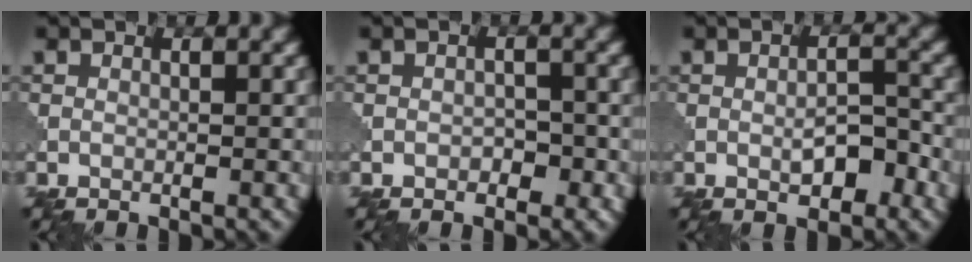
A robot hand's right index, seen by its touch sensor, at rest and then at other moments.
{"total": 1.4, "force": [-0.5, 1.1, 0.8], "torque": [-0.010, -0.003, -0.009]}
{"total": 3.1, "force": [-1.0, 1.3, 2.6], "torque": [-0.044, 0.001, -0.015]}